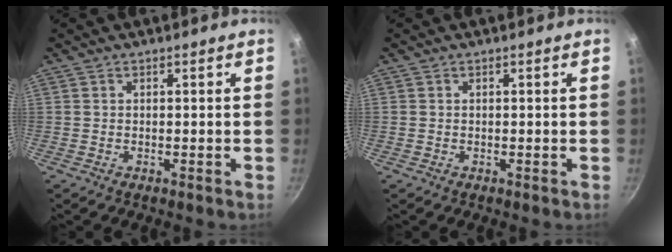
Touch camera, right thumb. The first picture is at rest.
{"total": 0.0}